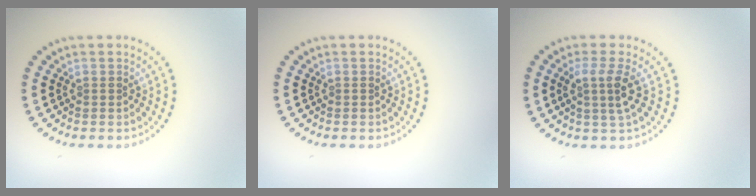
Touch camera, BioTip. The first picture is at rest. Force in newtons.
{"total": 0.0}
{"total": 2.7, "press": 1.9, "slide": 1.8}